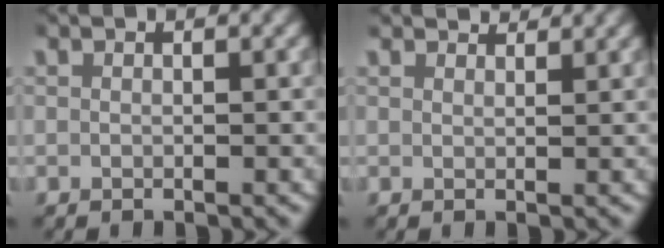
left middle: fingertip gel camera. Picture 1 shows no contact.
{"total": 2.1, "force": [2.1, 0.2, 0.3], "torque": [0.002, 0.003, 0.031]}